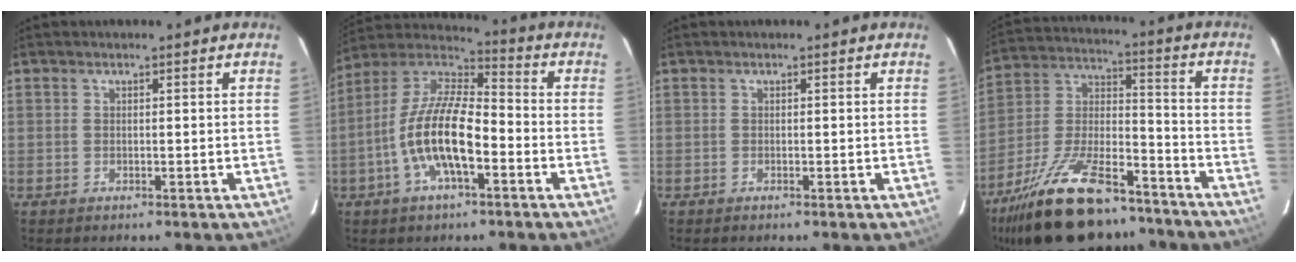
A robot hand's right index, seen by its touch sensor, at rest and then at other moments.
{"total": 15.0, "force": [-5.0, 5.2, 13.2], "torque": [-0.263, 0.000, -0.098]}
{"total": 0.0}
{"total": 25.2, "force": [-18.5, 9.7, 14.1], "torque": [-0.271, 0.000, -0.292]}